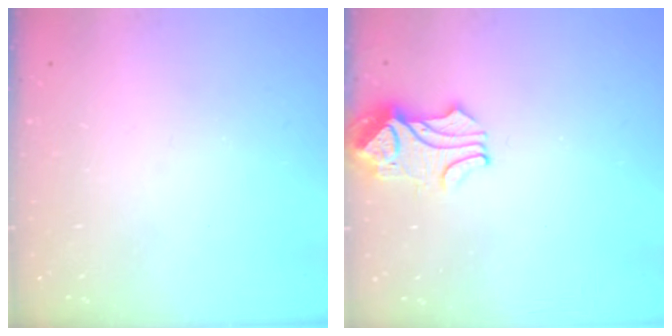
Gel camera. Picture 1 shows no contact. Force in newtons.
{"total": 2.3, "press": 2.3, "slide": 0.5}